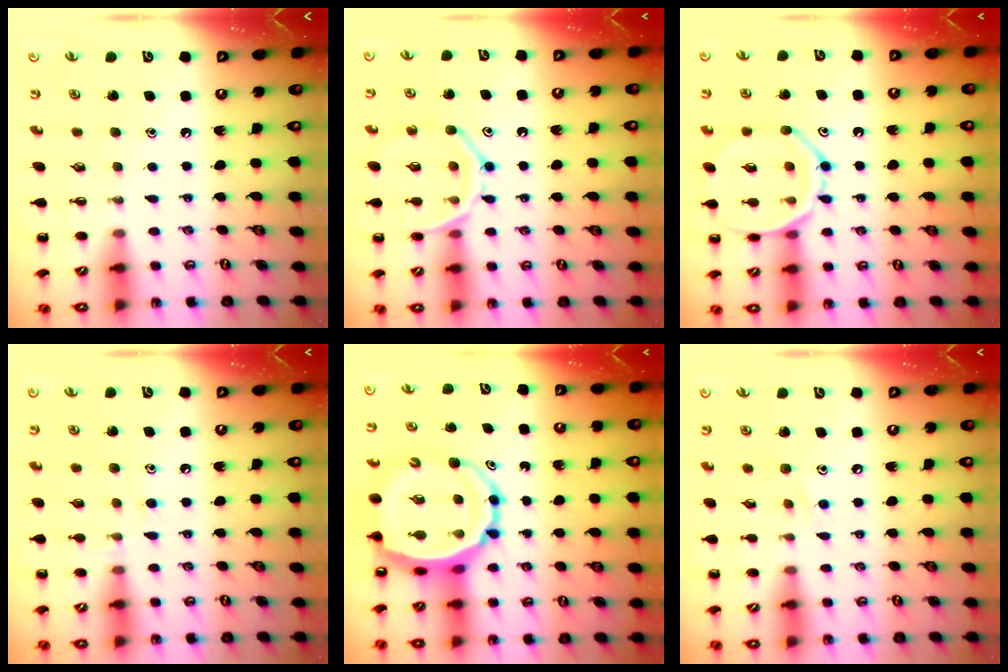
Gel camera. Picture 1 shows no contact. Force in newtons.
{"total": 14.2, "press": 14.1, "slide": 1.0}
{"total": 13.8, "press": 13.8, "slide": 0.6}
{"total": 6.3, "press": 6.0, "slide": 2.0}
{"total": 13.7, "press": 13.1, "slide": 4.1}
{"total": 6.6, "press": 6.3, "slide": 1.8}